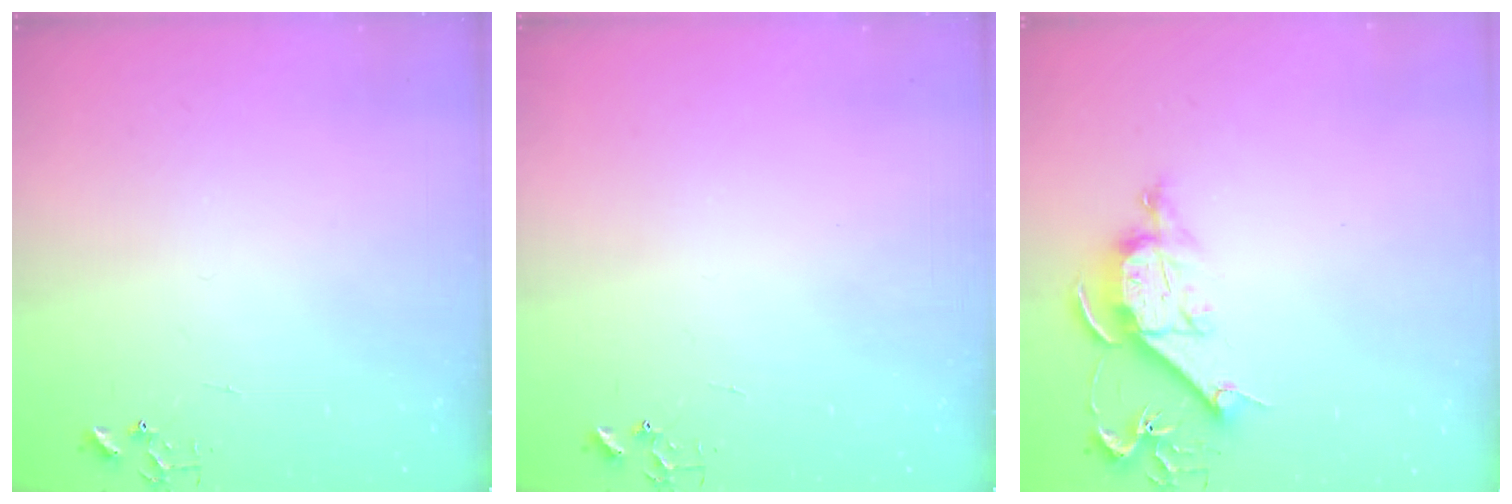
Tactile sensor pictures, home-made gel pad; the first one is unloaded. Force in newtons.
{"total": 0.0}
{"total": 10.4, "press": 10.4, "slide": 1.2}